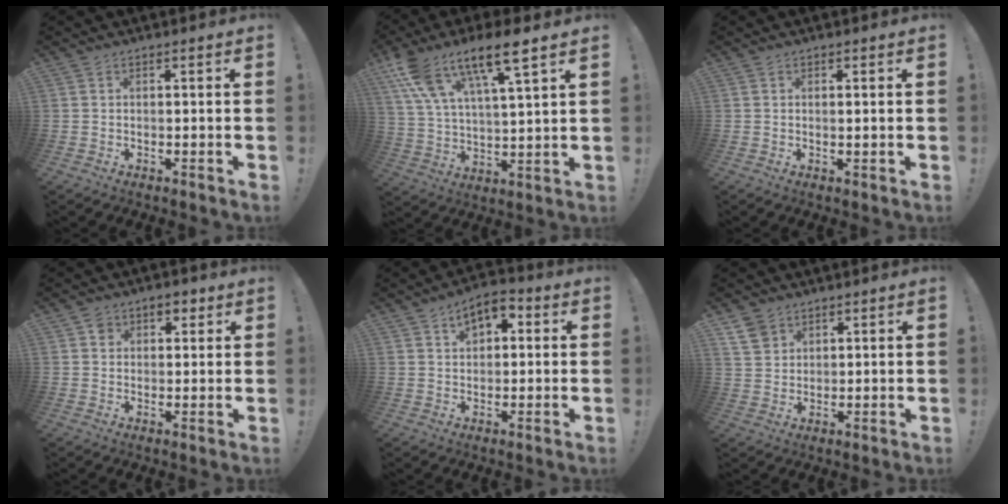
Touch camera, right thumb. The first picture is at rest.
{"total": 15.1, "force": [10.7, 3.6, 10.0], "torque": [-0.191, -0.058, 0.183]}
{"total": 0.7, "force": [0.4, 0.1, 0.5], "torque": [0.003, -0.005, 0.004]}
{"total": 4.3, "force": [1.7, 3.8, 1.1], "torque": [-0.008, 0.003, 0.029]}
{"total": 6.4, "force": [2.7, 4.3, 3.9], "torque": [-0.055, -0.003, 0.046]}
{"total": 6.0, "force": [4.0, 4.3, 1.4], "torque": [-0.024, -0.021, 0.078]}